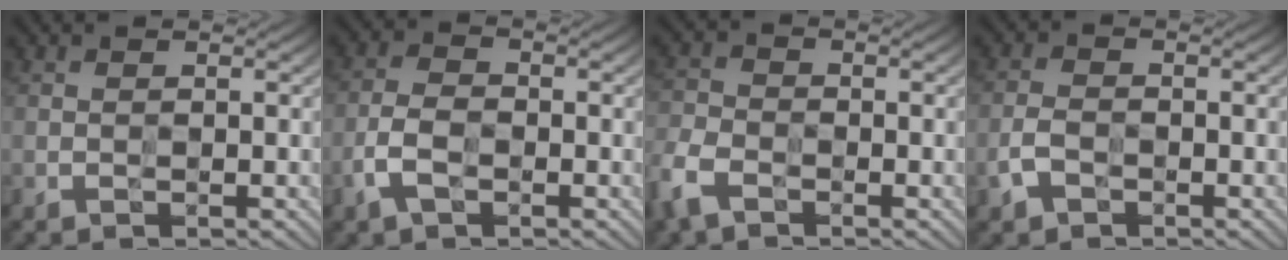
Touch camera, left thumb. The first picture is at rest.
{"total": 4.9, "force": [-2.7, 2.9, 2.9], "torque": [-0.064, -0.006, -0.058]}
{"total": 6.7, "force": [-4.6, 3.7, 3.1], "torque": [-0.076, -0.014, -0.099]}
{"total": 3.6, "force": [-2.3, 2.2, 1.7], "torque": [-0.034, -0.006, -0.049]}